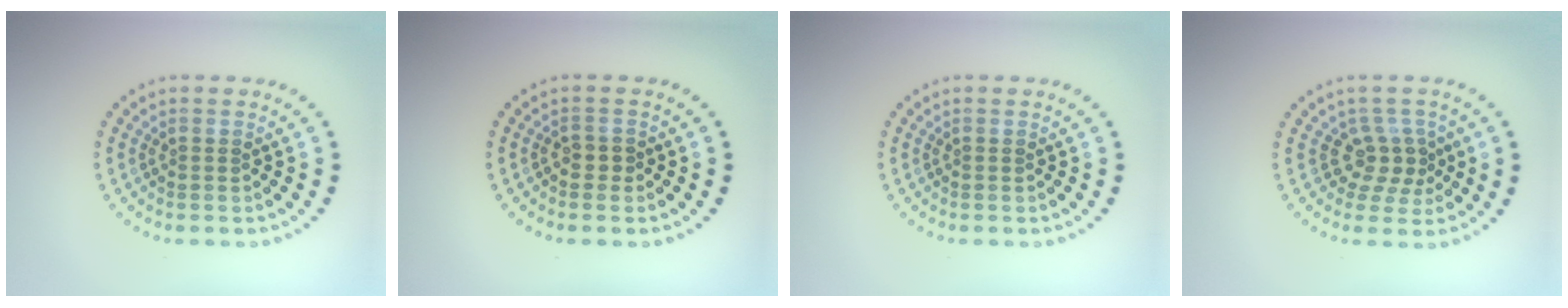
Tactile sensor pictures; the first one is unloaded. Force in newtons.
{"total": 0.7, "press": 0.6, "slide": 0.4}
{"total": 0.0}
{"total": 2.8, "press": 2.0, "slide": 1.9}